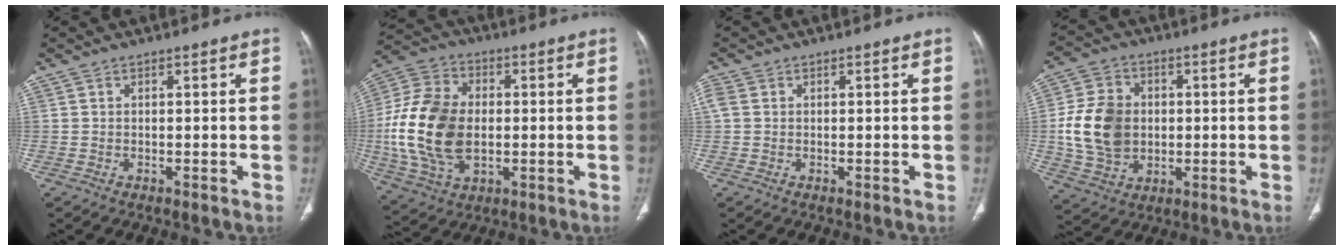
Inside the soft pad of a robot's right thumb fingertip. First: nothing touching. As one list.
[{"total": 19.1, "force": [-0.8, 12.6, 14.3], "torque": [-0.284, 0.007, -0.007]}, {"total": 2.0, "force": [0.4, 1.6, 1.1], "torque": [-0.037, 0.011, 0.008]}, {"total": 13.6, "force": [0.1, 10.6, 8.5], "torque": [-0.142, 0.005, 0.009]}]